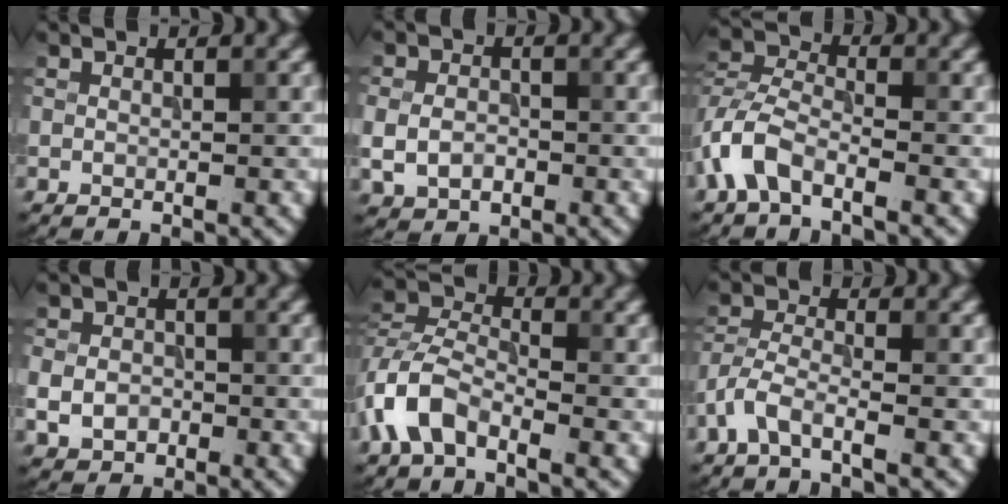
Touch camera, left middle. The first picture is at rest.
{"total": 3.3, "force": [-0.6, 2.5, 2.0], "torque": [-0.039, -0.005, -0.012]}
{"total": 4.4, "force": [-2.6, 2.2, 2.8], "torque": [-0.059, 0.008, -0.063]}
{"total": 3.2, "force": [-0.8, 2.6, 1.6], "torque": [-0.031, -0.004, -0.016]}
{"total": 5.2, "force": [-2.7, 2.8, 3.4], "torque": [-0.069, 0.008, -0.065]}
{"total": 3.0, "force": [-2.0, 0.9, 2.0], "torque": [-0.050, 0.002, -0.054]}